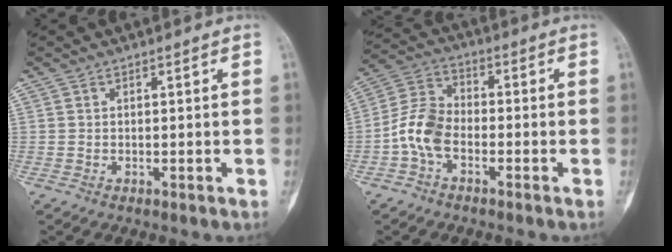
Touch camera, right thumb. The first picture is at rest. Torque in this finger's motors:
{"motor_torque": [0.29, 0.26, 0.10, -0.08, 0.07]}